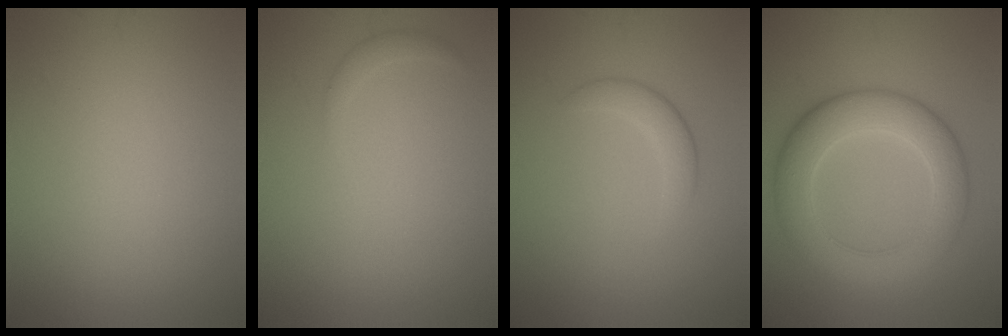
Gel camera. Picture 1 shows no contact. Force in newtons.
{"total": 1.0, "press": 1.0, "slide": 0.1}
{"total": 2.1, "press": 2.1, "slide": 0.0}
{"total": 7.4, "press": 7.4, "slide": 0.1}